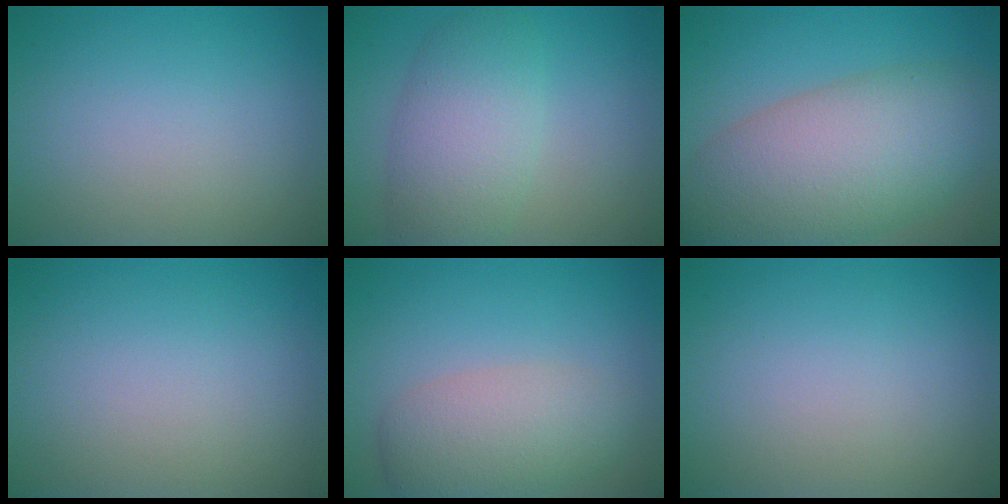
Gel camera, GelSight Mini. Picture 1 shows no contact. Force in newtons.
{"total": 5.6, "press": 5.6, "slide": 0.3}
{"total": 10.8, "press": 10.8, "slide": 0.5}
{"total": 0.0}
{"total": 4.8, "press": 4.8, "slide": 0.2}
{"total": 0.0}